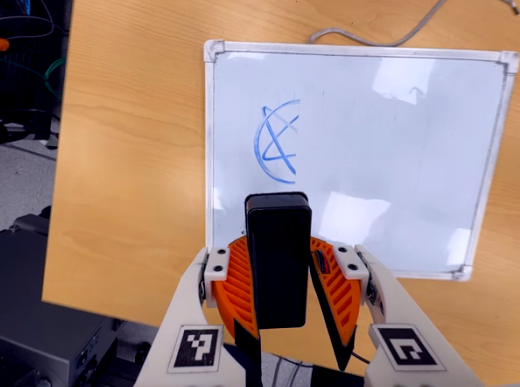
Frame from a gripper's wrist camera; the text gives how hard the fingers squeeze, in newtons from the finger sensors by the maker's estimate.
{"total": 6.8, "left": 7.2, "right": 6.3}